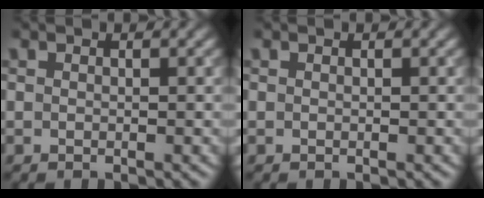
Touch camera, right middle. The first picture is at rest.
{"total": 0.0}